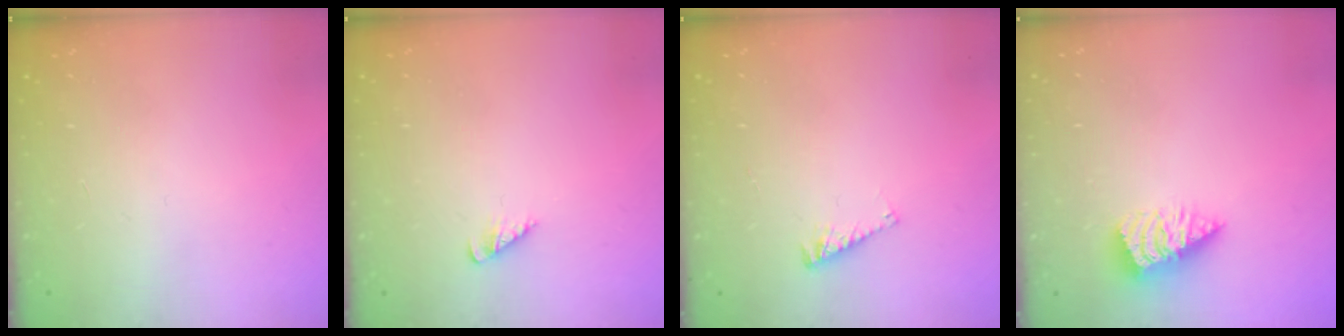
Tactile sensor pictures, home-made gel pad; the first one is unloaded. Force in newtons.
{"total": 1.5, "press": 1.5, "slide": 0.3}
{"total": 2.6, "press": 2.6, "slide": 0.3}
{"total": 2.6, "press": 2.5, "slide": 0.3}